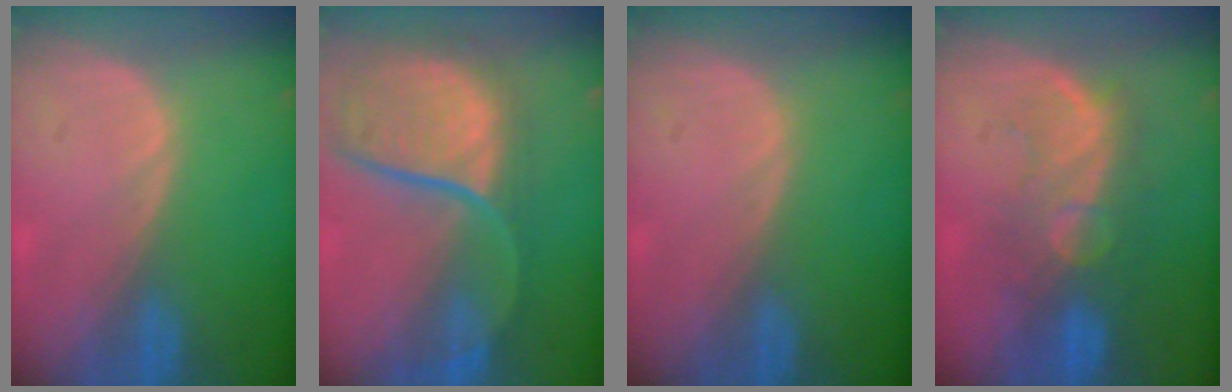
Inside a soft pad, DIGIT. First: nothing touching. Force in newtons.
{"total": 12.0, "press": 9.8, "slide": 6.9}
{"total": 0.0}
{"total": 9.2, "press": 8.3, "slide": 4.0}